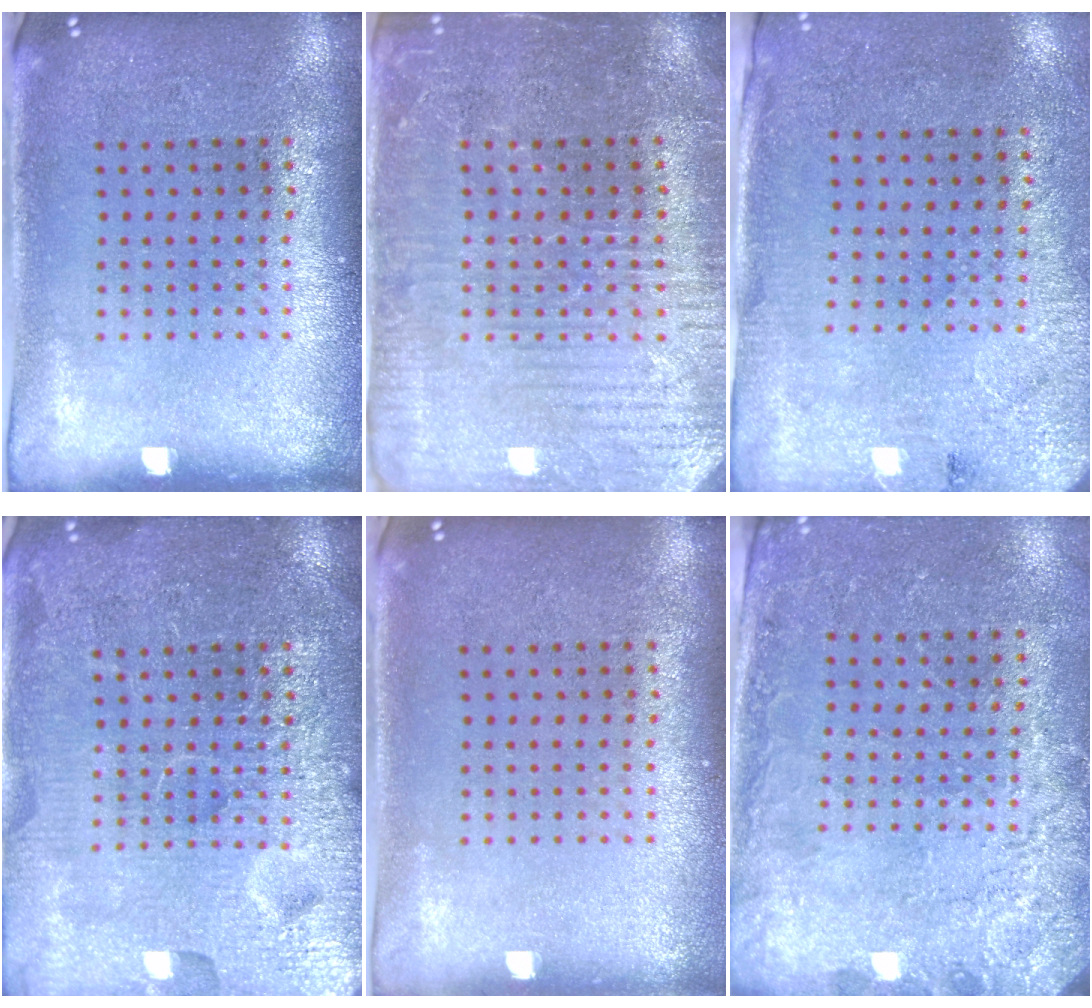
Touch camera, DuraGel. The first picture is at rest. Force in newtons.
{"total": 3.7, "press": 3.5, "slide": 1.1}
{"total": 2.6, "press": 2.2, "slide": 1.4}
{"total": 7.2, "press": 7.2, "slide": 1.0}
{"total": 0.0}
{"total": 2.5, "press": 2.4, "slide": 0.8}